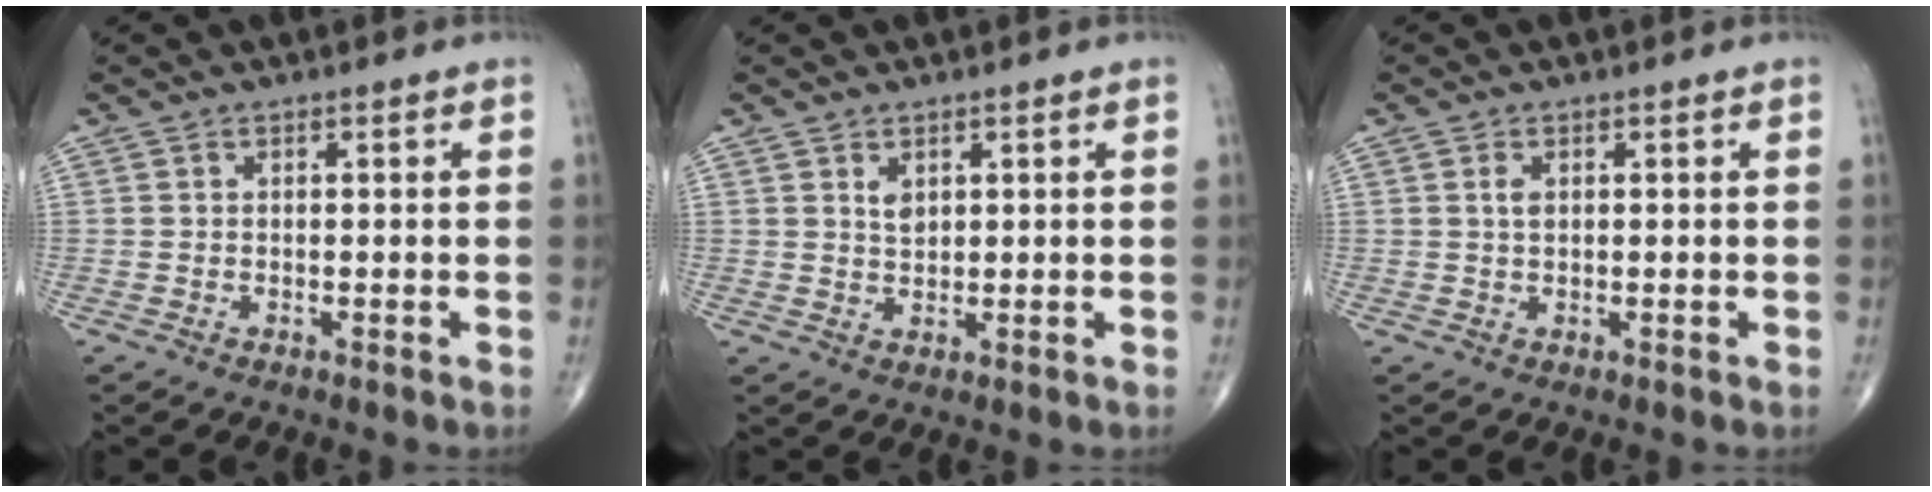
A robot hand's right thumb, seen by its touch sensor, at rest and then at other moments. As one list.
[{"total": 2.1, "force": [1.1, 1.2, 1.3], "torque": [-0.018, -0.007, 0.024]}, {"total": 1.6, "force": [0.5, 0.8, 1.2], "torque": [-0.025, 0.001, 0.011]}]